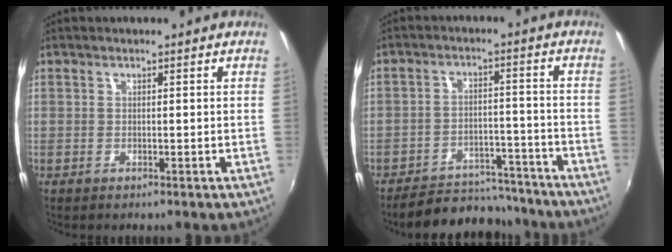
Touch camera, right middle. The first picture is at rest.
{"total": 13.9, "force": [-12.5, 4.8, 3.6], "torque": [-0.082, 0.026, -0.163]}